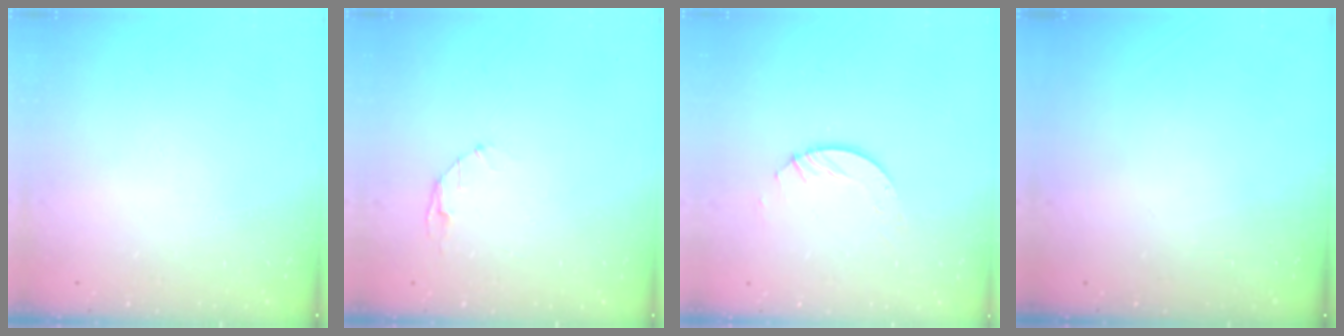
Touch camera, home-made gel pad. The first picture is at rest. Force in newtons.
{"total": 2.9, "press": 2.9, "slide": 0.4}
{"total": 4.1, "press": 4.1, "slide": 0.4}
{"total": 0.0}